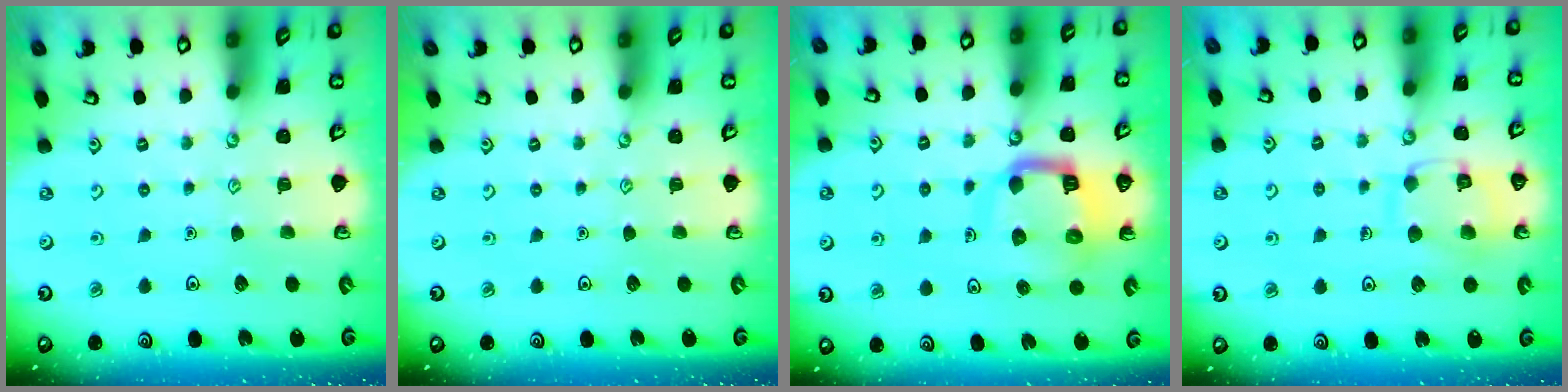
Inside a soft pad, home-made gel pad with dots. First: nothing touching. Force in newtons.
{"total": 0.0}
{"total": 11.0, "press": 10.9, "slide": 1.3}
{"total": 11.7, "press": 11.6, "slide": 0.9}